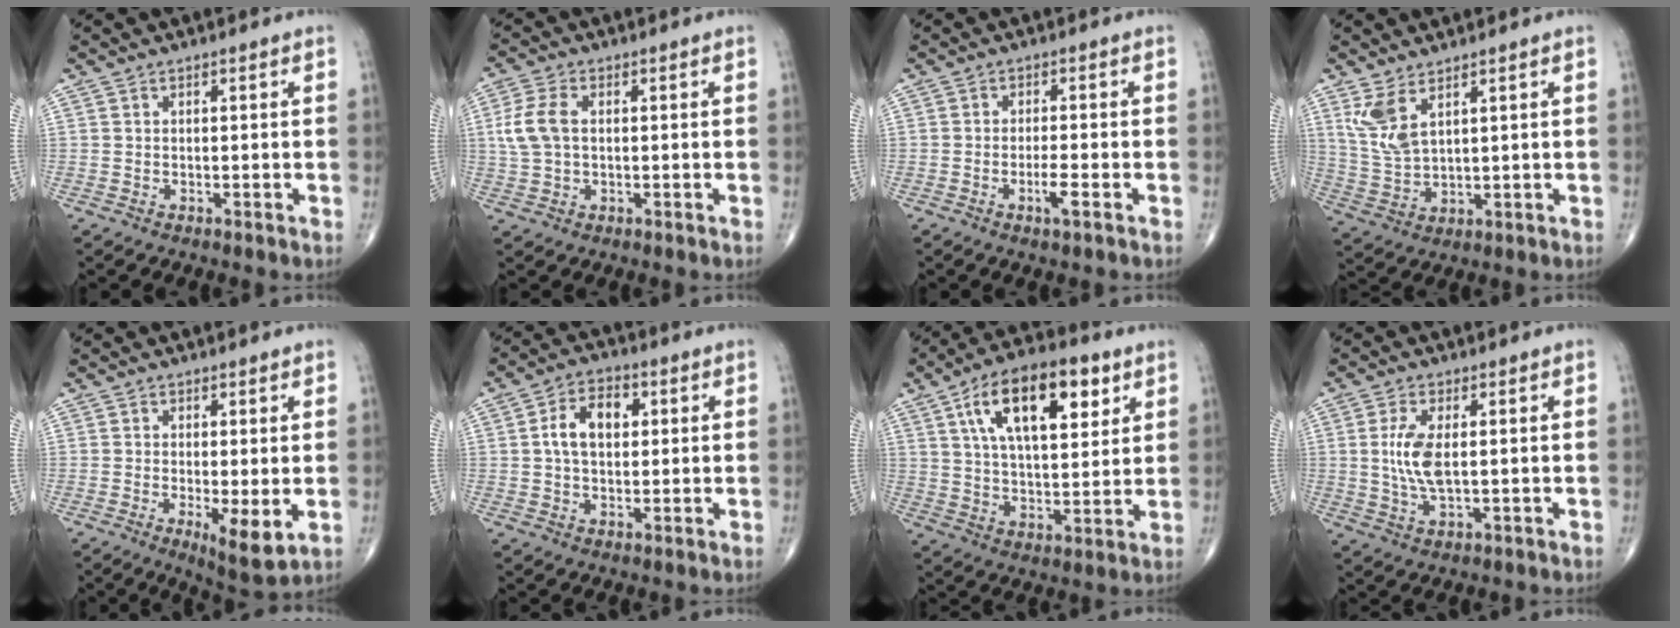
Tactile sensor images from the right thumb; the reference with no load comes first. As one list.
[{"total": 6.4, "force": [0.7, 3.9, 5.0], "torque": [-0.117, 0.011, 0.013]}, {"total": 3.2, "force": [-1.4, 0.4, 2.9], "torque": [-0.058, 0.002, -0.028]}, {"total": 6.9, "force": [3.8, 2.8, 5.0], "torque": [-0.105, -0.019, 0.090]}, {"total": 6.4, "force": [-1.2, 1.7, 6.0], "torque": [-0.100, -0.022, -0.018]}, {"total": 8.0, "force": [1.4, 5.1, 6.1], "torque": [-0.095, 0.014, 0.018]}, {"total": 18.3, "force": [7.7, 8.3, 14.4], "torque": [-0.209, -0.014, 0.128]}, {"total": 6.6, "force": [0.6, 2.6, 6.0], "torque": [-0.134, -0.008, 0.015]}]